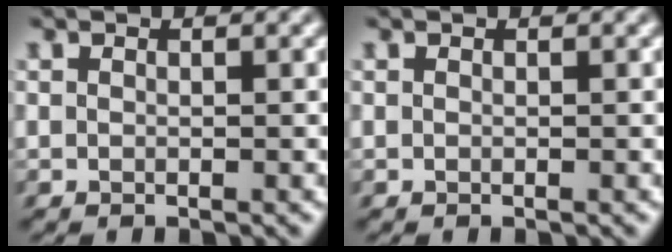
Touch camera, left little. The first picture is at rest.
{"total": 0.0}